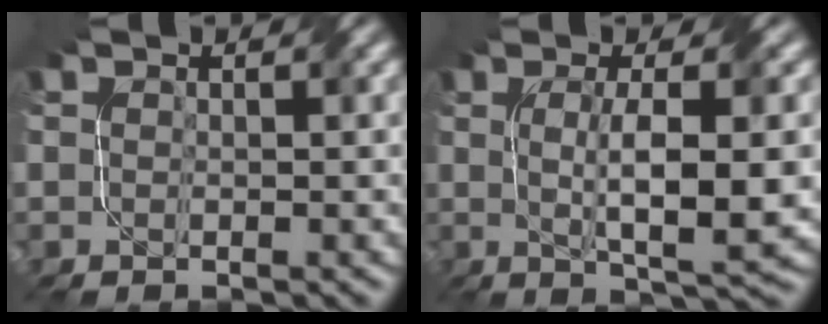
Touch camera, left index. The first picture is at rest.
{"total": 6.6, "force": [-0.2, 1.3, 6.5], "torque": [-0.110, -0.003, 0.001]}